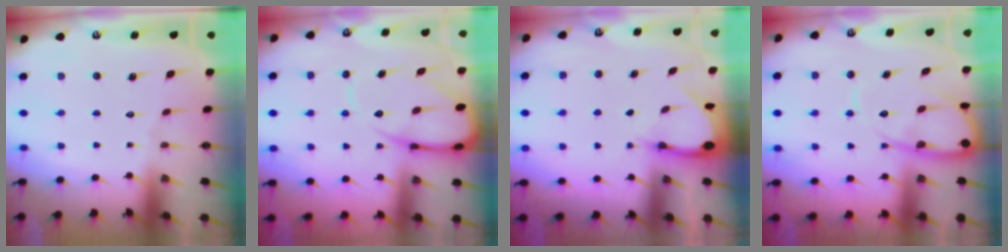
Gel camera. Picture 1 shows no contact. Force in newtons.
{"total": 12.1, "press": 12.0, "slide": 1.4}
{"total": 3.4, "press": 3.4, "slide": 0.2}
{"total": 10.5, "press": 10.5, "slide": 0.8}